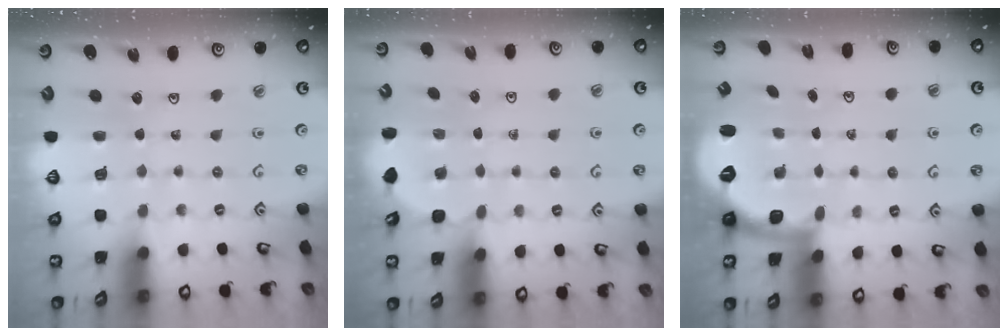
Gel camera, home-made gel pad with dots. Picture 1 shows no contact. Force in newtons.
{"total": 2.3, "press": 1.8, "slide": 1.4}
{"total": 2.5, "press": 1.9, "slide": 1.6}